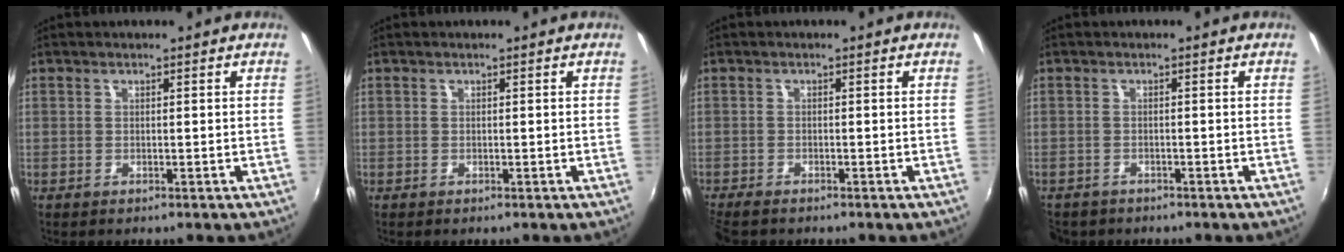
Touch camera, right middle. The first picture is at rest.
{"total": 0.0}
{"total": 3.2, "force": [-2.8, 0.7, 1.4], "torque": [-0.035, -0.018, -0.055]}
{"total": 4.0, "force": [-3.0, 2.3, 1.1], "torque": [-0.037, -0.013, -0.050]}